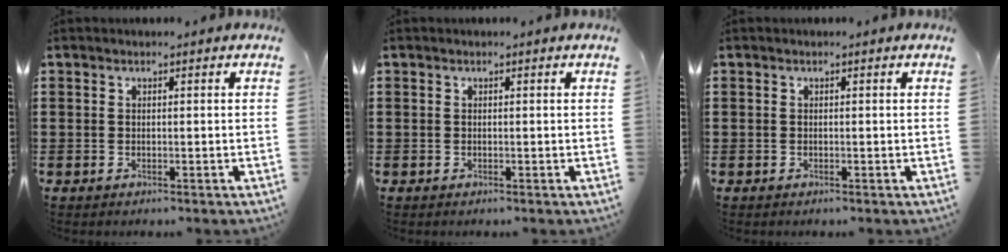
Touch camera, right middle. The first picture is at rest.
{"total": 0.0}
{"total": 0.0}